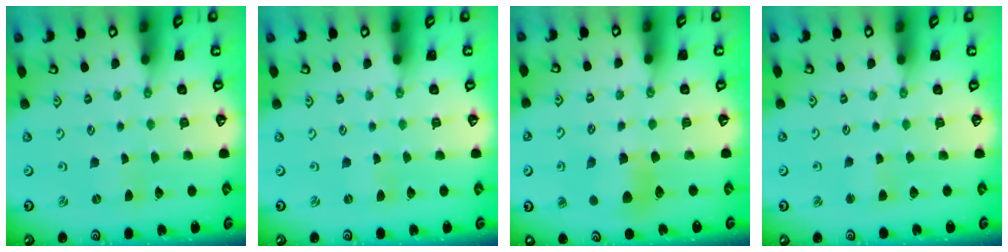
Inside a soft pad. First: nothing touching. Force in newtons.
{"total": 0.0}
{"total": 7.1, "press": 7.1, "slide": 0.5}
{"total": 2.2, "press": 2.2, "slide": 0.2}